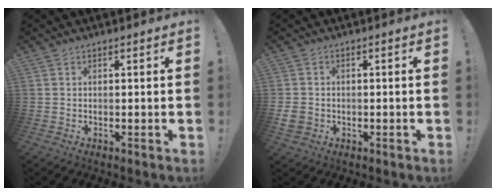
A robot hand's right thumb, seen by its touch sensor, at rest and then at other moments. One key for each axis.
{"total": 3.7, "fx": -0.6, "fy": 3.2, "fz": 1.8, "tx": -0.042, "ty": 0.001, "tz": -0.010}